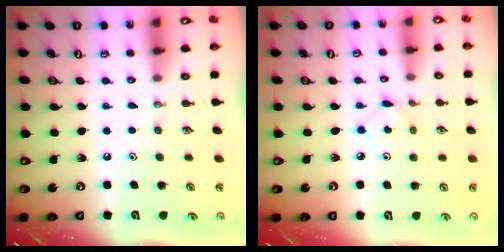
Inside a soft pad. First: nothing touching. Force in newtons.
{"total": 2.8, "press": 2.8, "slide": 0.4}